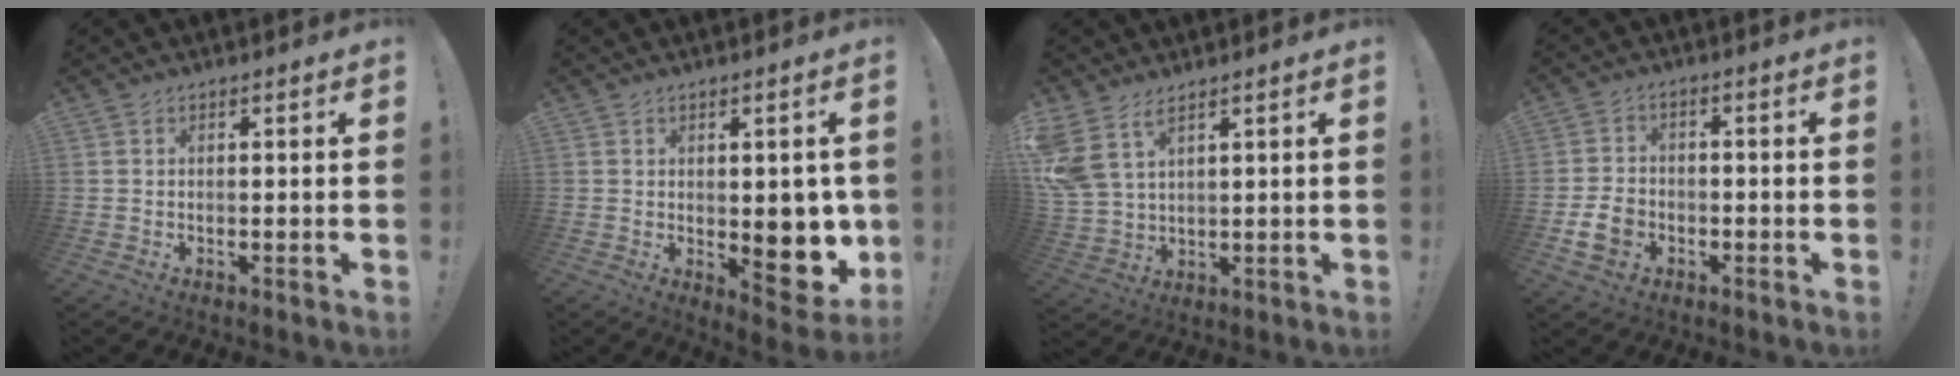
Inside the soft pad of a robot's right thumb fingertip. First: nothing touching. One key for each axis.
{"total": 11.6, "fx": -0.8, "fy": 6.6, "fz": 9.5, "tx": -0.090, "ty": -0.011, "tz": 0.000}
{"total": 8.4, "fx": 5.6, "fy": 3.8, "fz": 5.0, "tx": -0.109, "ty": -0.023, "tz": 0.115}
{"total": 7.8, "fx": -2.9, "fy": 5.8, "fz": 4.2, "tx": -0.083, "ty": 0.014, "tz": -0.049}